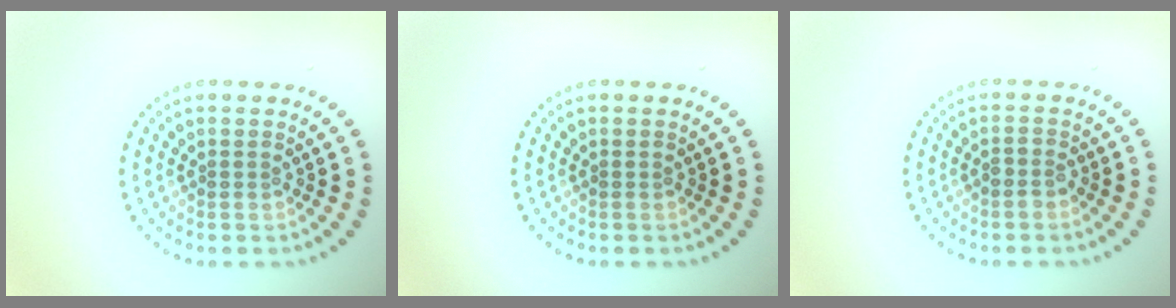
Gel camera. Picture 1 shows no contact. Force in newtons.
{"total": 0.0}
{"total": 1.1, "press": 1.0, "slide": 0.5}